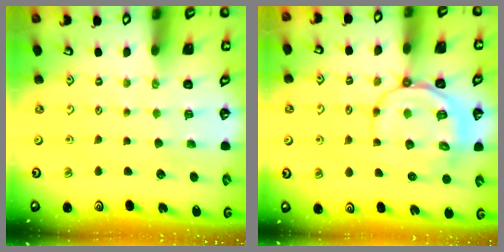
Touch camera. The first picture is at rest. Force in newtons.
{"total": 11.8, "press": 11.7, "slide": 1.8}